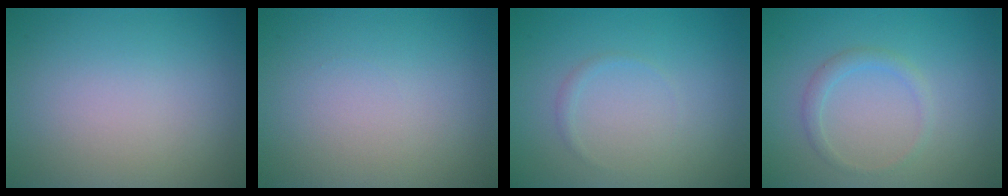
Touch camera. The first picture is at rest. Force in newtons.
{"total": 0.0}
{"total": 0.6, "press": 0.6, "slide": 0.0}
{"total": 1.4, "press": 1.4, "slide": 0.1}